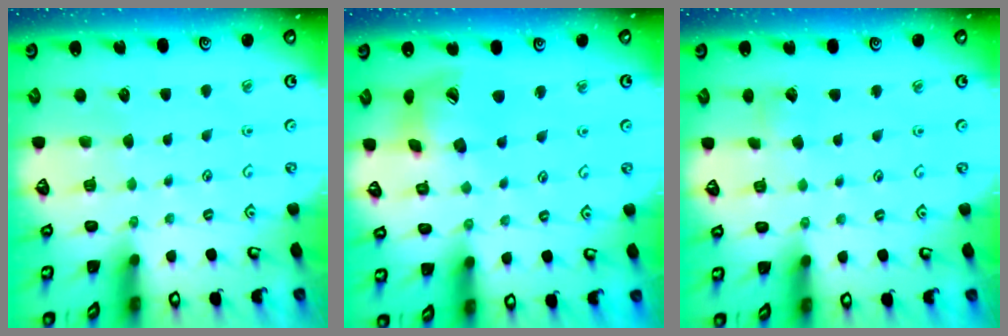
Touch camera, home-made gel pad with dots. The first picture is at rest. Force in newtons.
{"total": 15.3, "press": 15.1, "slide": 2.2}
{"total": 2.7, "press": 2.7, "slide": 0.2}